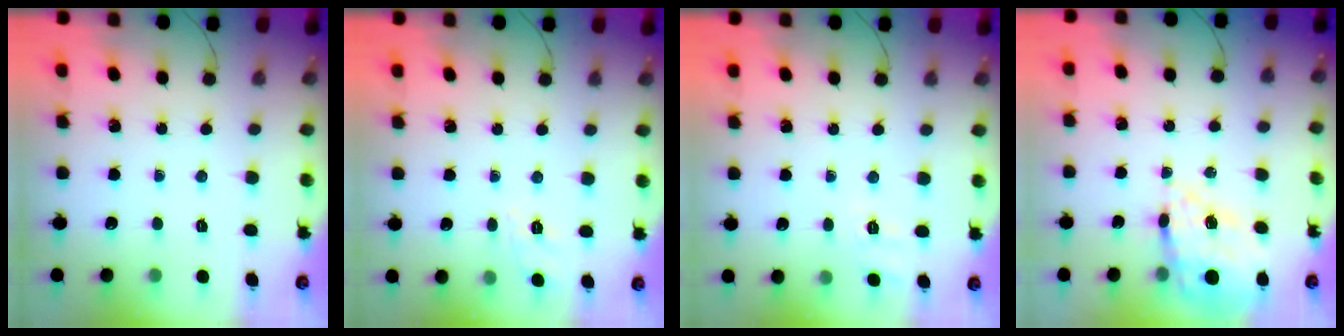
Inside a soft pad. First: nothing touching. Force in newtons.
{"total": 1.8, "press": 0.3, "slide": 1.8}
{"total": 2.2, "press": 0.8, "slide": 2.0}
{"total": 17.7, "press": 17.3, "slide": 3.8}